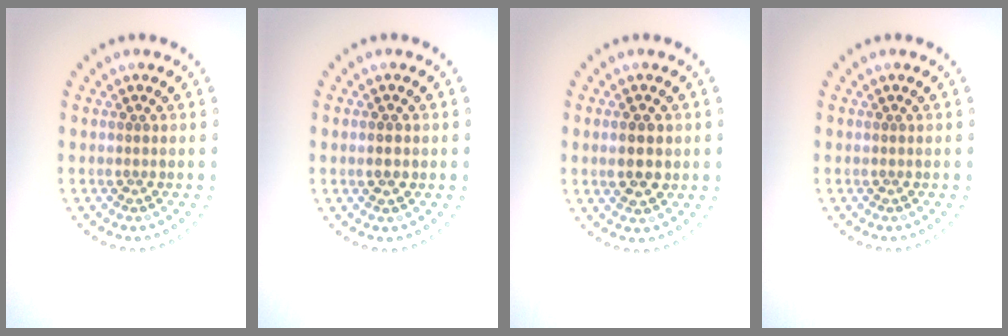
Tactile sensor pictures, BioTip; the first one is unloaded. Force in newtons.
{"total": 1.7, "press": 1.7, "slide": 0.1}
{"total": 2.6, "press": 2.6, "slide": 0.1}
{"total": 0.0}